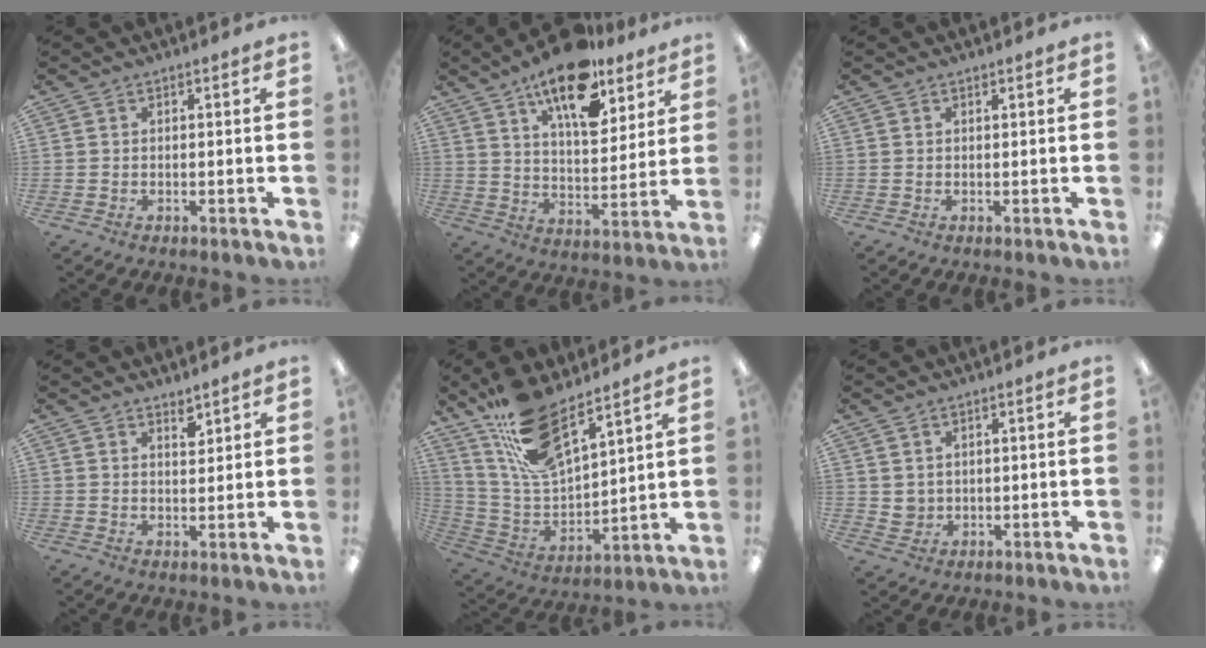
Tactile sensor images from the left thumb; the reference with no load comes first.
{"total": 17.6, "force": [12.1, 7.5, 10.4], "torque": [-0.161, -0.064, 0.205]}
{"total": 0.0}
{"total": 3.1, "force": [2.6, 1.1, 1.2], "torque": [-0.005, -0.018, 0.042]}
{"total": 17.2, "force": [12.8, 6.2, 9.8], "torque": [-0.202, -0.069, 0.233]}
{"total": 2.8, "force": [1.6, 2.3, 0.2], "torque": [-0.004, -0.005, 0.030]}